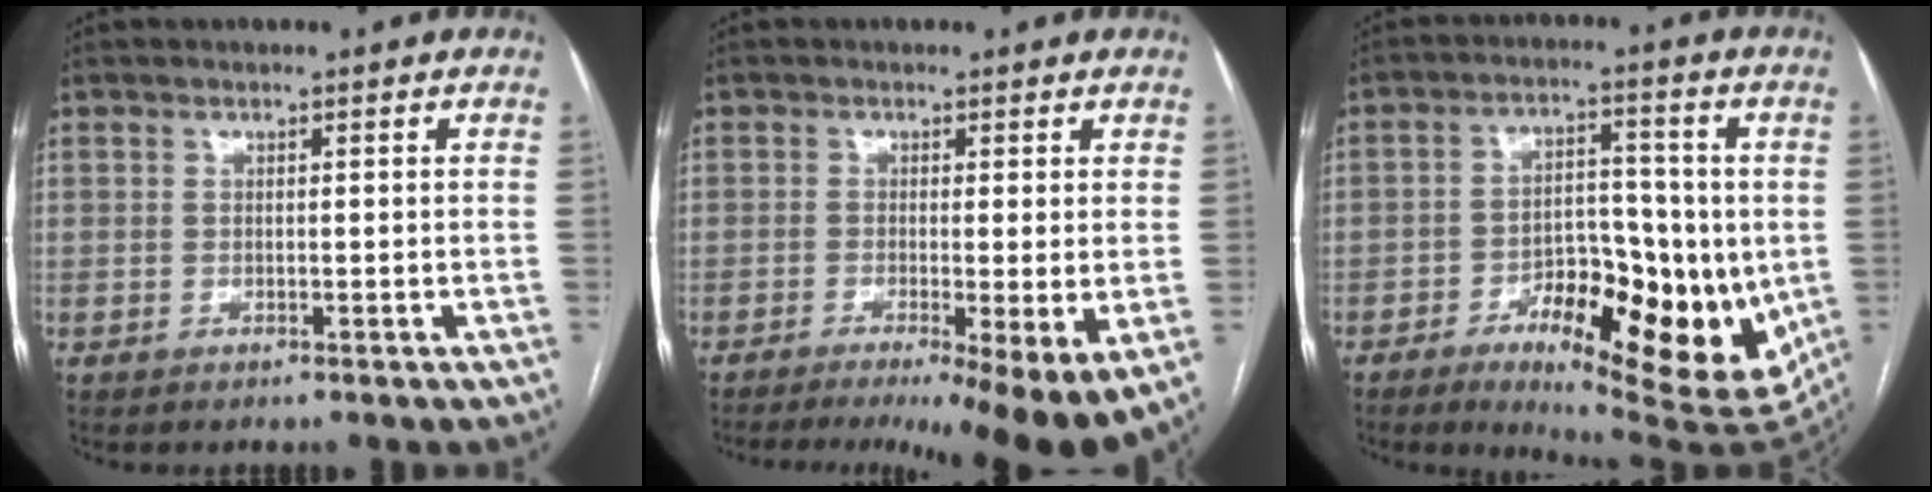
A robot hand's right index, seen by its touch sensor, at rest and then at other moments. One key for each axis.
{"total": 12.4, "fx": -7.1, "fy": 1.5, "fz": 10.1, "tx": -0.114, "ty": -0.025, "tz": -0.100}
{"total": 17.7, "fx": -5.0, "fy": 7.9, "fz": 15.1, "tx": -0.222, "ty": 0.006, "tz": -0.062}